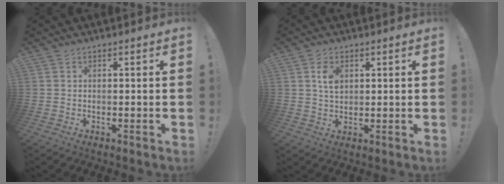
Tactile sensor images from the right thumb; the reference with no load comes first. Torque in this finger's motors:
{"motor_torque": [1.03, 1.09, 0.29, -0.74, 0.02]}